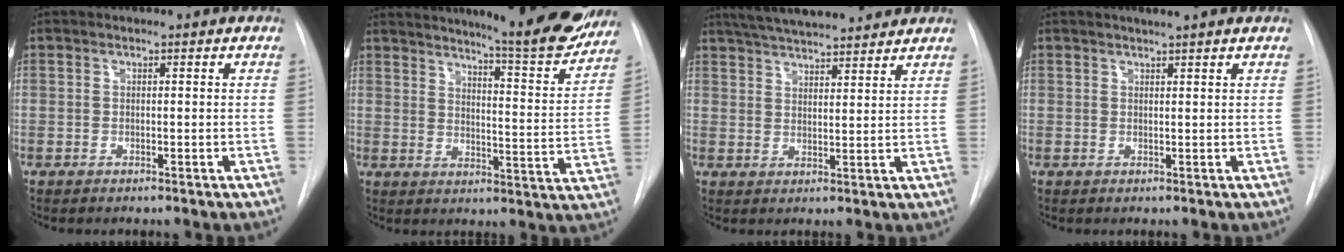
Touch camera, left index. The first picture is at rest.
{"total": 20.9, "force": [18.6, 1.6, 9.3], "torque": [-0.132, -0.062, 0.231]}
{"total": 7.8, "force": [7.2, 0.8, 3.0], "torque": [-0.053, 0.038, 0.111]}
{"total": 3.5, "force": [2.8, 0.0, 2.0], "torque": [-0.028, 0.014, 0.039]}